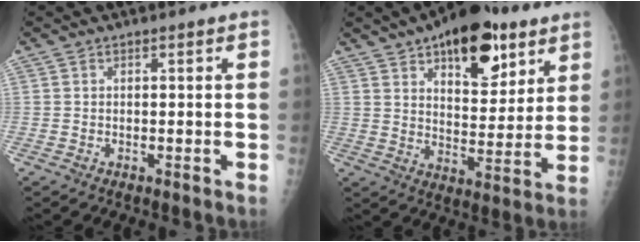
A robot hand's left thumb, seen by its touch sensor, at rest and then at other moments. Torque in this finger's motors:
{"motor_torque": [0.25, 0.49, 0.14, -0.30, 0.11]}